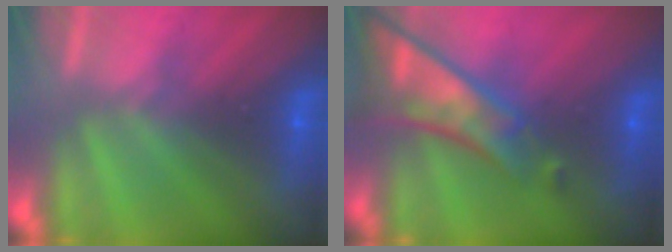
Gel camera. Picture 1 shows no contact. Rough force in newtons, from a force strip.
{"total": 5.8}